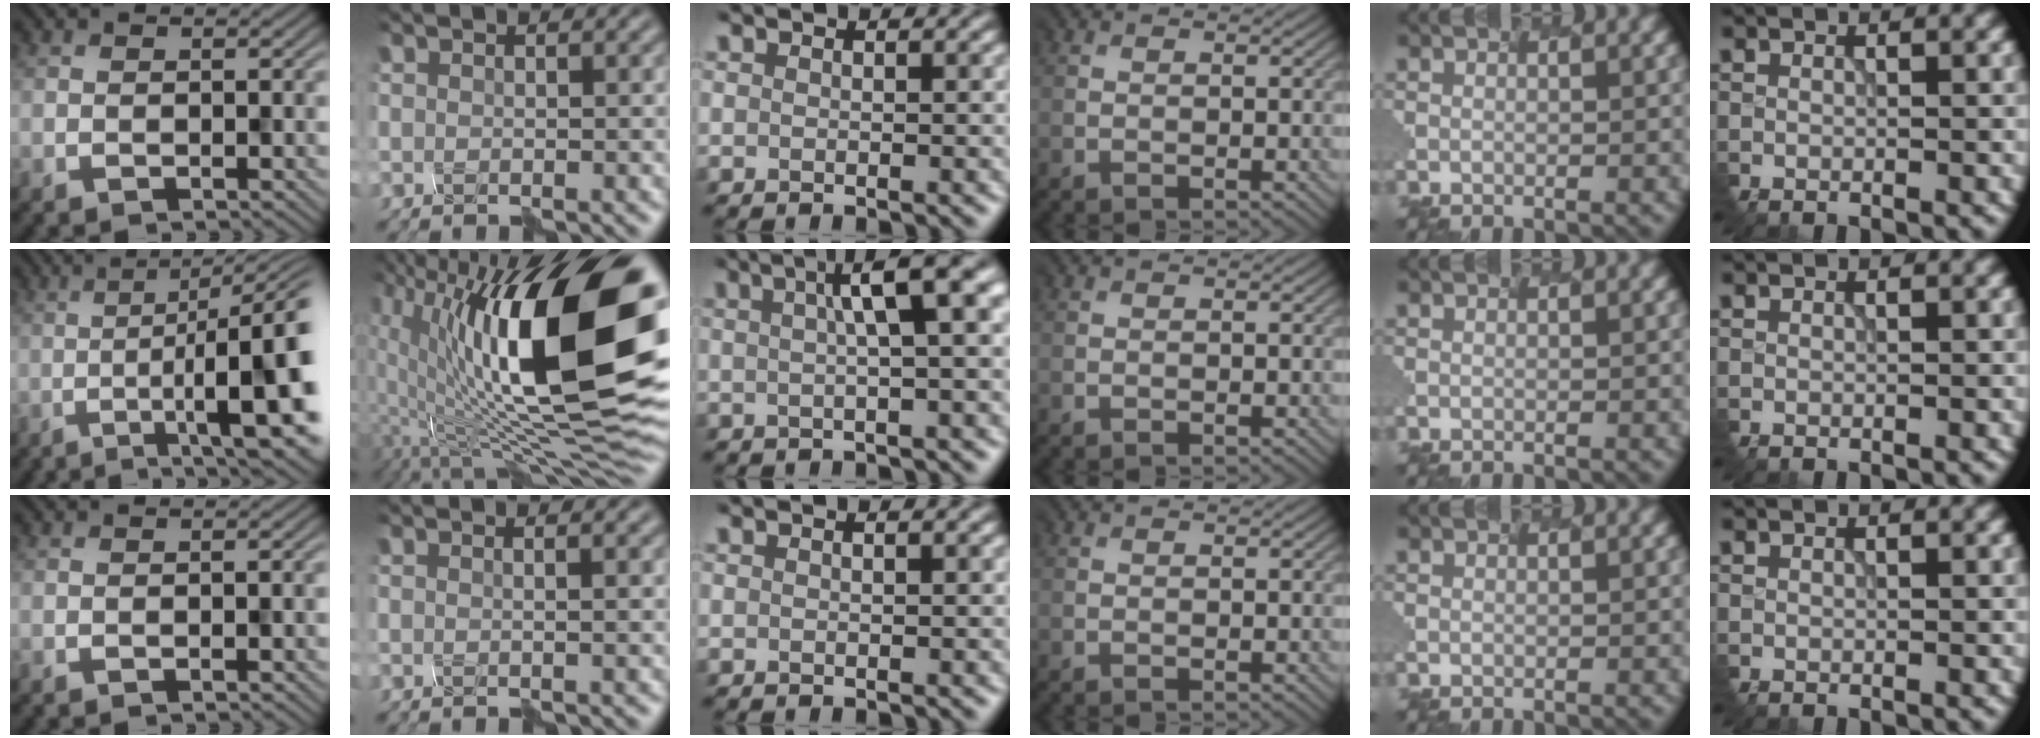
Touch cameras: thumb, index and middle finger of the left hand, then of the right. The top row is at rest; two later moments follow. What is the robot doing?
{"motion": "shake", "object": "plastic piggy bank"}